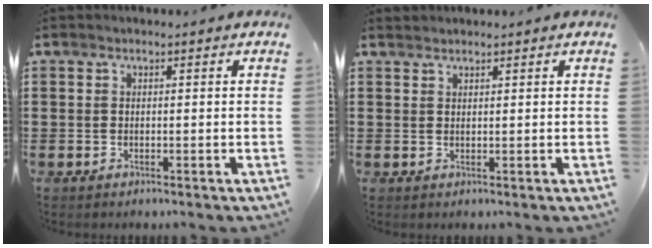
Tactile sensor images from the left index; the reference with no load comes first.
{"total": 1.1, "force": [1.0, 0.2, 0.0], "torque": [-0.002, 0.001, 0.021]}